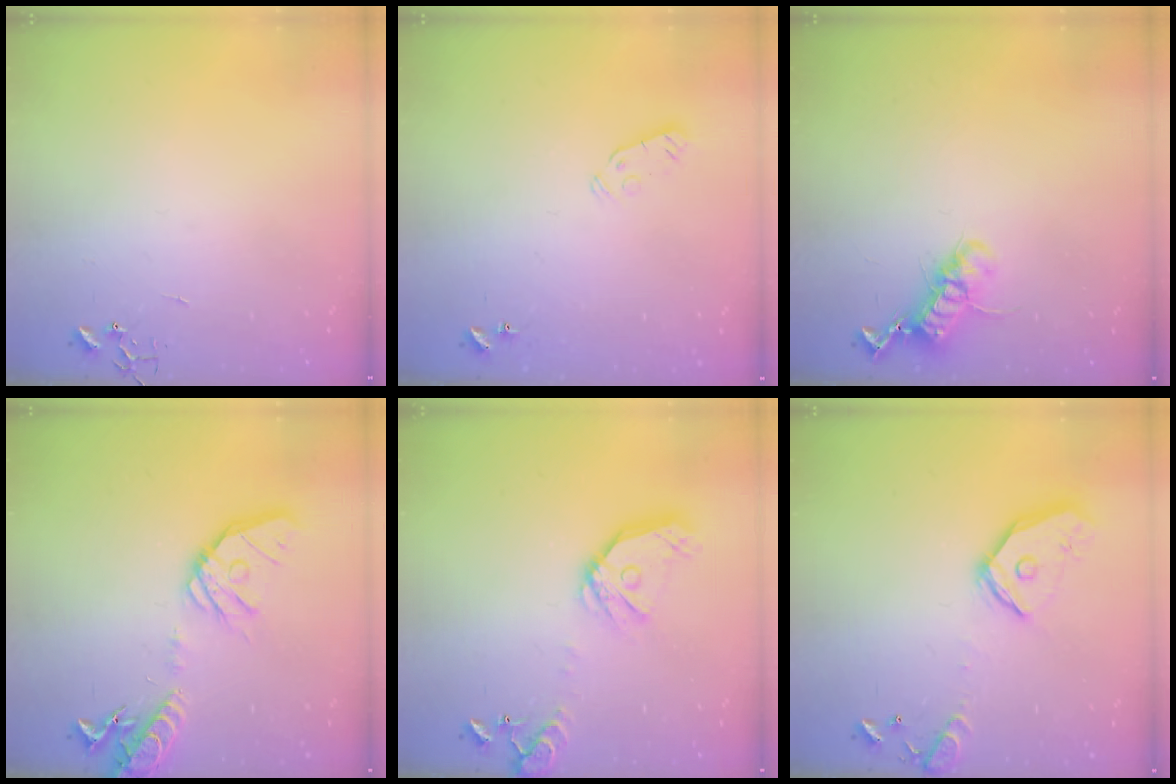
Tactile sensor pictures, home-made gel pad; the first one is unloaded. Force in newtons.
{"total": 3.7, "press": 3.6, "slide": 0.6}
{"total": 12.5, "press": 12.5, "slide": 0.4}
{"total": 17.8, "press": 17.5, "slide": 3.0}
{"total": 16.8, "press": 16.6, "slide": 2.9}
{"total": 16.4, "press": 16.2, "slide": 2.5}